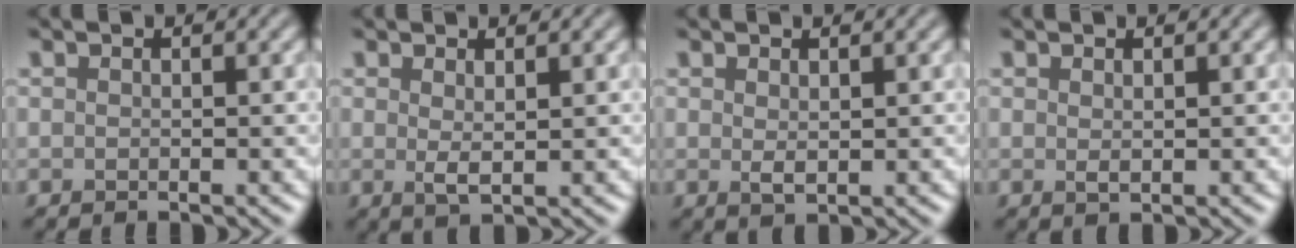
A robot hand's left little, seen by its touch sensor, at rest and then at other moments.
{"total": 1.4, "force": [0.6, 0.3, 1.2], "torque": [-0.025, -0.006, 0.012]}
{"total": 1.0, "force": [0.5, 0.4, 0.8], "torque": [-0.018, -0.005, 0.013]}
{"total": 0.6, "force": [0.4, 0.2, 0.5], "torque": [-0.012, -0.003, 0.009]}